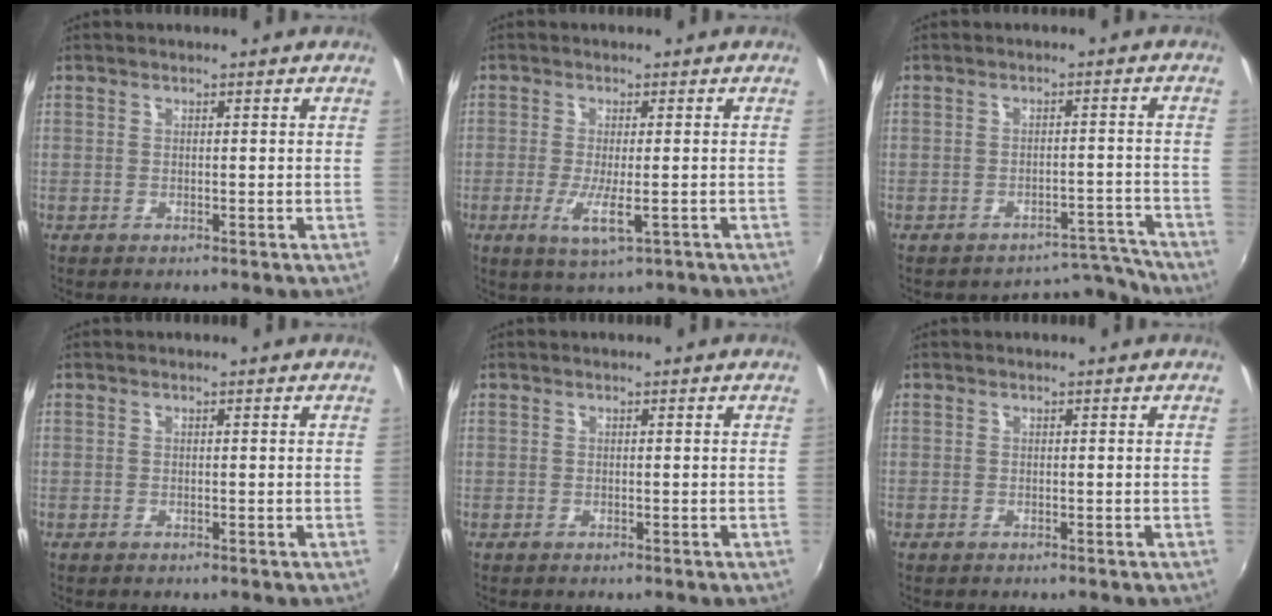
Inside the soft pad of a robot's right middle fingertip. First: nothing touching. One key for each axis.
{"total": 5.3, "fx": -2.2, "fy": 1.1, "fz": 4.7, "tx": -0.096, "ty": -0.016, "tz": -0.037}
{"total": 6.4, "fx": -6.2, "fy": 0.8, "fz": -1.2, "tx": 0.031, "ty": 0.035, "tz": -0.082}
{"total": 0.0}
{"total": 0.0}
{"total": 0.0}